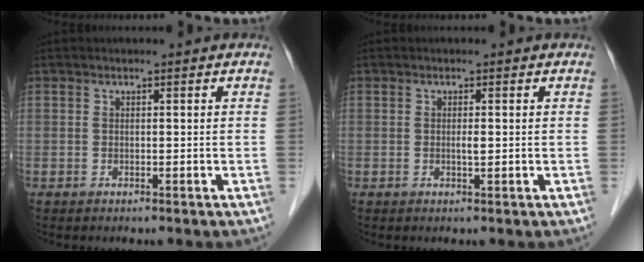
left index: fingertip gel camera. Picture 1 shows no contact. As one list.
[{"total": 0.9, "force": [-0.3, 0.1, 0.8], "torque": [-0.015, -0.005, -0.005]}]